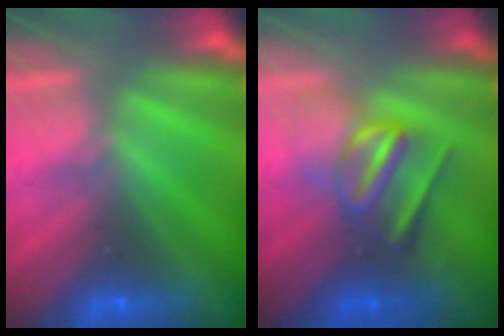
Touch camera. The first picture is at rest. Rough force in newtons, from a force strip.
{"total": 2.9}